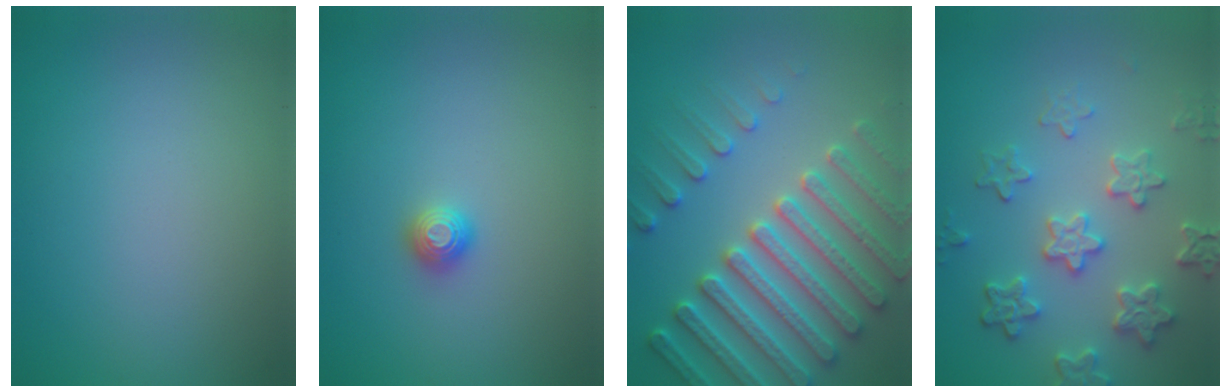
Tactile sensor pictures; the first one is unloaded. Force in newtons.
{"total": 1.1, "press": 1.1, "slide": 0.1}
{"total": 7.6, "press": 7.4, "slide": 2.0}
{"total": 4.8, "press": 4.0, "slide": 2.6}